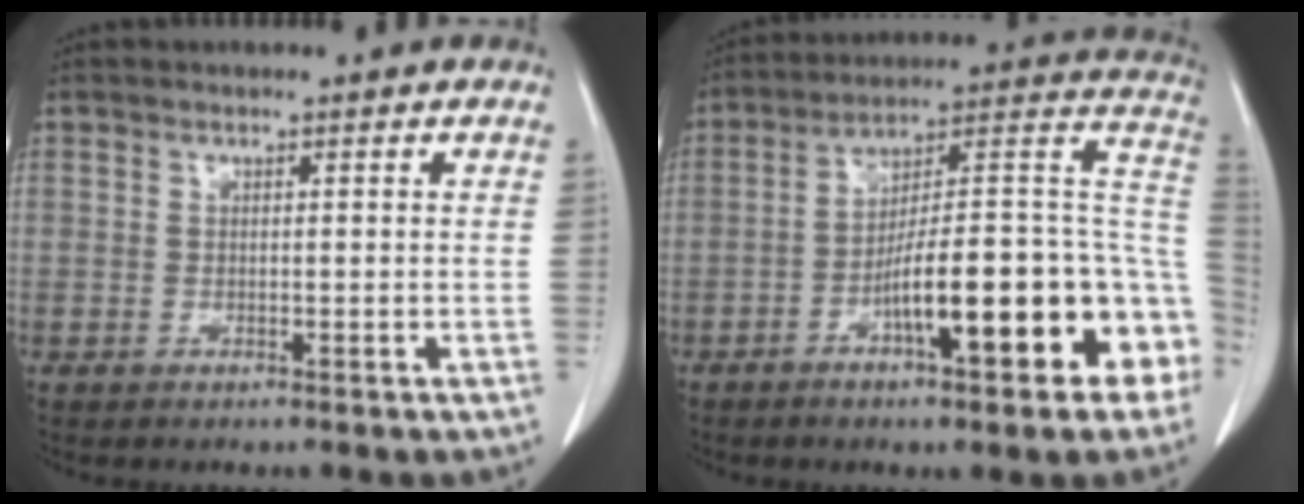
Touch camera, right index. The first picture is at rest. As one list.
[{"total": 20.7, "force": [-7.6, 4.1, 18.8], "torque": [-0.205, 0.037, -0.106]}]